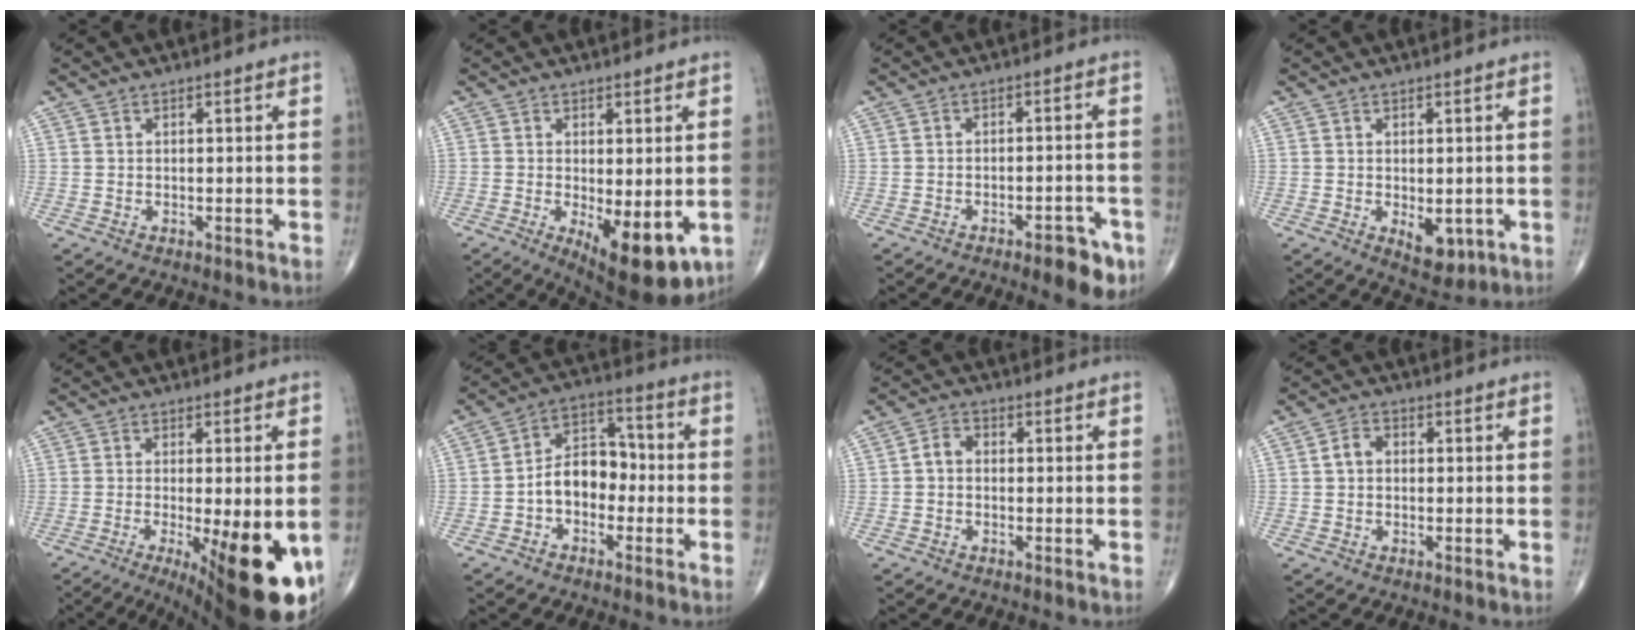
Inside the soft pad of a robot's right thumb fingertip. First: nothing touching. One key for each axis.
{"total": 11.5, "fx": -3.2, "fy": 4.4, "fz": 10.1, "tx": -0.129, "ty": -0.023, "tz": -0.034}
{"total": 7.3, "fx": -4.2, "fy": 2.5, "fz": 5.4, "tx": -0.052, "ty": 0.023, "tz": -0.051}
{"total": 5.1, "fx": -1.2, "fy": 2.8, "fz": 4.1, "tx": -0.039, "ty": -0.007, "tz": -0.005}
{"total": 19.6, "fx": -6.6, "fy": 5.7, "fz": 17.6, "tx": -0.190, "ty": -0.023, "tz": -0.079}
{"total": 9.3, "fx": -2.2, "fy": 6.5, "fz": 6.3, "tx": -0.077, "ty": 0.042, "tz": -0.053}
{"total": 3.0, "fx": -0.4, "fy": 2.3, "fz": 1.9, "tx": -0.024, "ty": 0.014, "tz": -0.017}
{"total": 3.0, "fx": 0.0, "fy": 2.3, "fz": 1.9, "tx": -0.029, "ty": 0.014, "tz": -0.005}